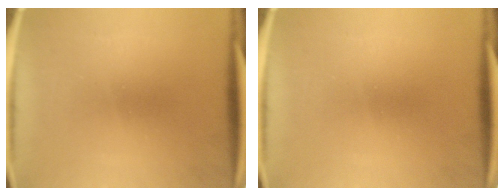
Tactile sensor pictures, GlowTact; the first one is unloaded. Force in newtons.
{"total": 0.0}